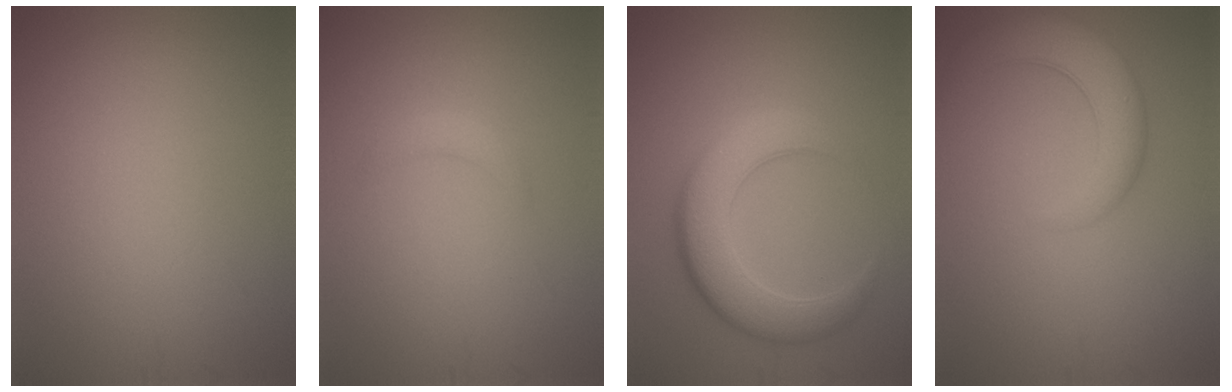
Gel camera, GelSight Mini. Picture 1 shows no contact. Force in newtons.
{"total": 1.1, "press": 1.1, "slide": 0.1}
{"total": 6.2, "press": 6.2, "slide": 0.5}
{"total": 4.6, "press": 4.6, "slide": 0.4}